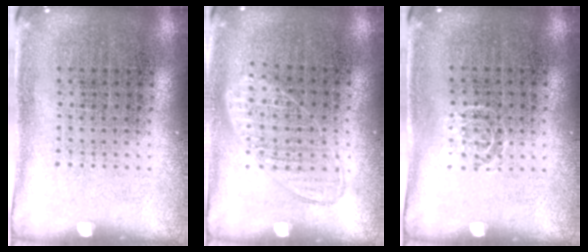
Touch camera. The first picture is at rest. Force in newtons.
{"total": 0.9, "press": 0.8, "slide": 0.3}
{"total": 0.5, "press": 0.4, "slide": 0.3}